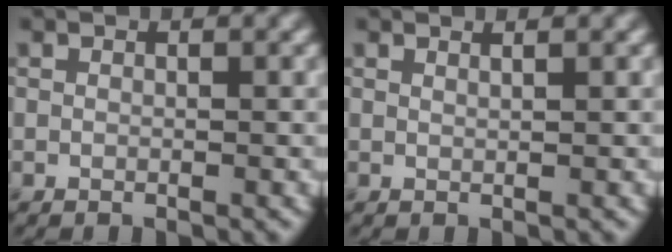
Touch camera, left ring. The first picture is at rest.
{"total": 1.4, "force": [1.0, 0.5, 0.8], "torque": [-0.002, 0.001, 0.001]}